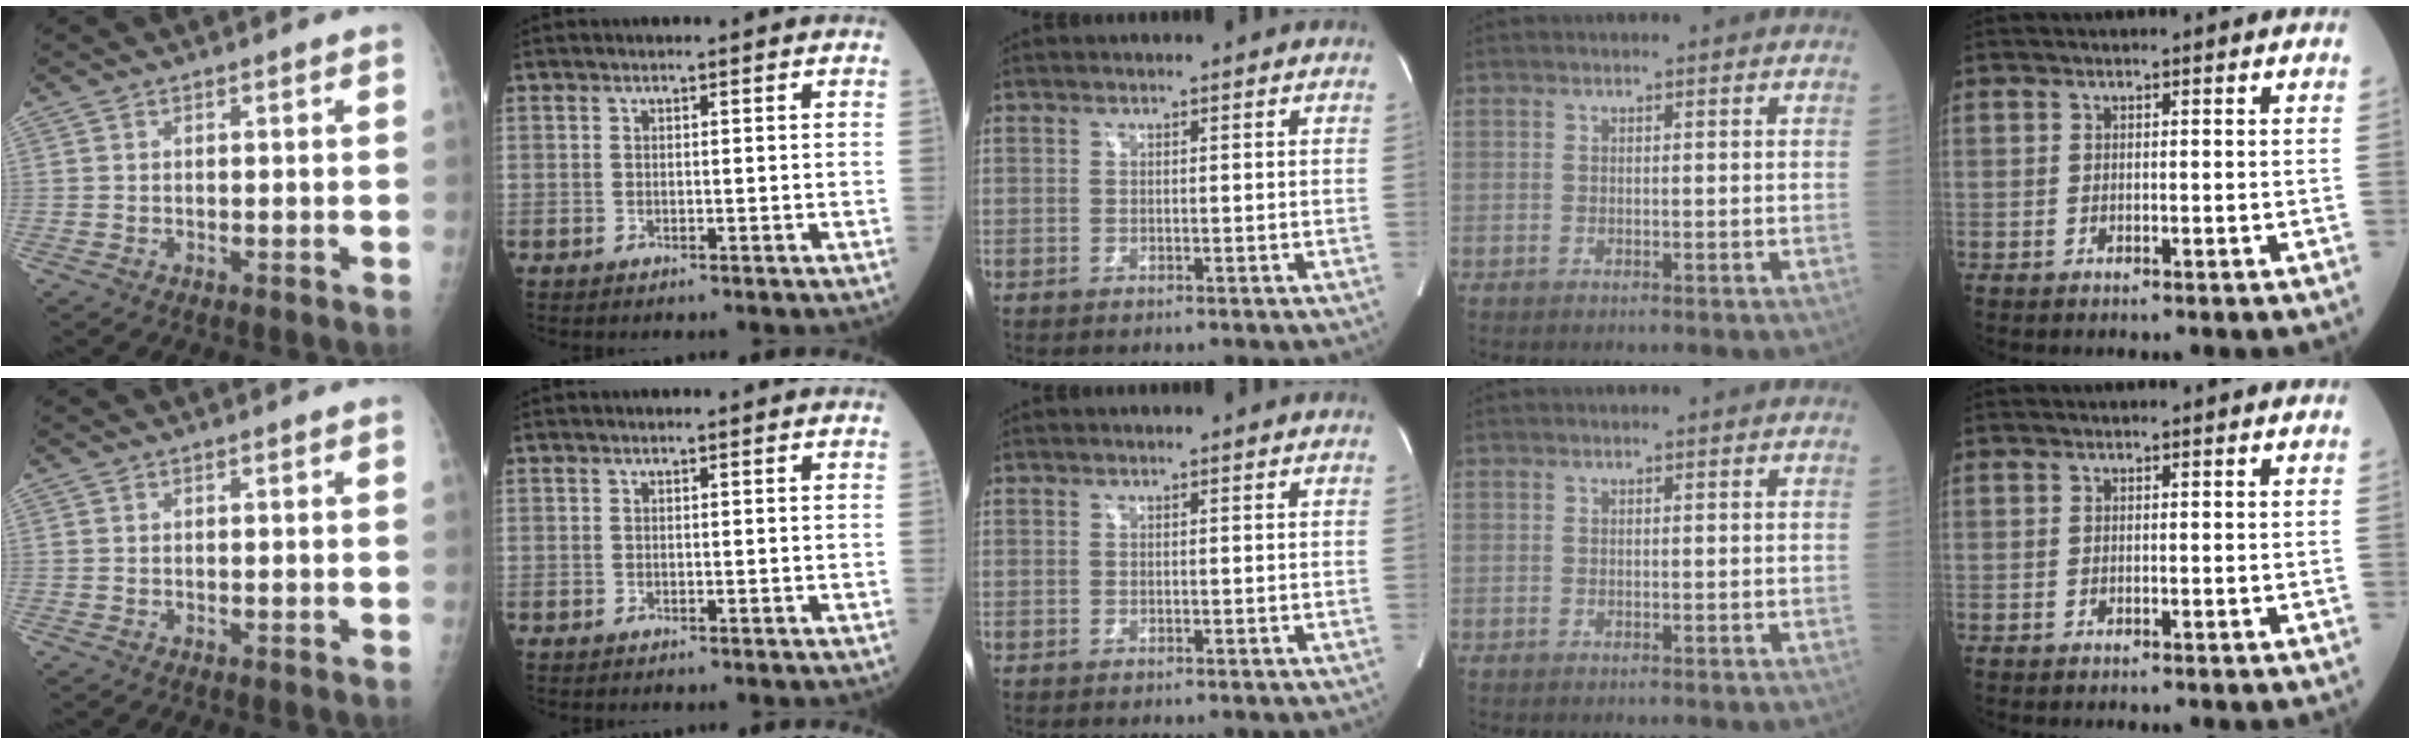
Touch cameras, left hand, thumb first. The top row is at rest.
{}